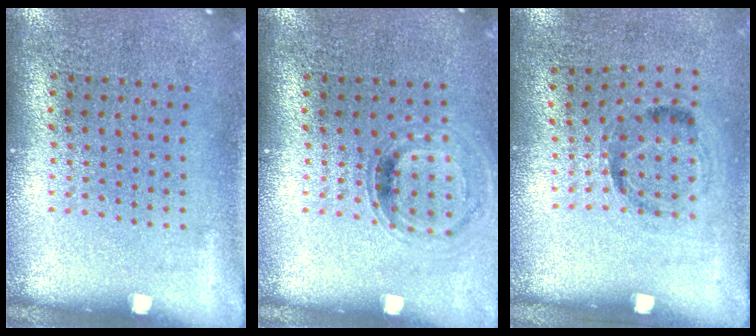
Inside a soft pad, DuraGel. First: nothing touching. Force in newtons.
{"total": 0.8, "press": 0.7, "slide": 0.2}
{"total": 1.1, "press": 0.6, "slide": 0.9}